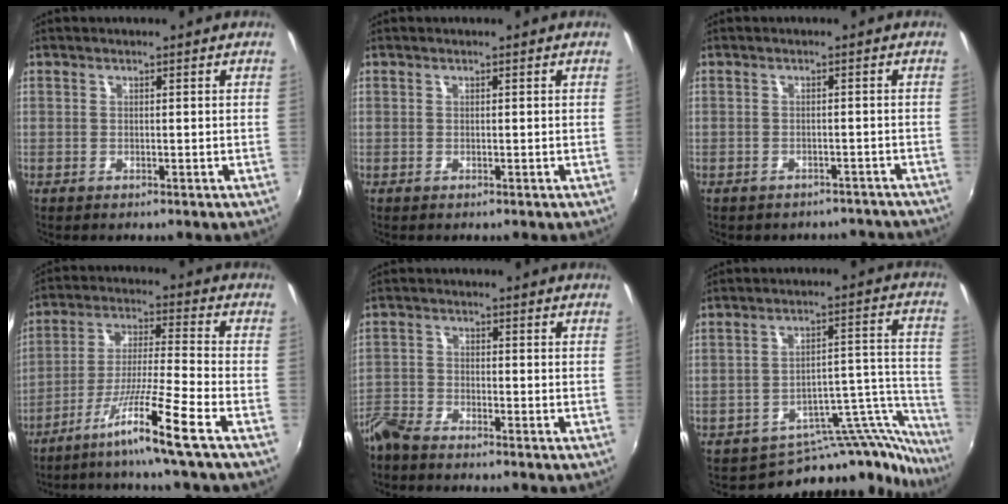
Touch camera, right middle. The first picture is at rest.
{"total": 0.0}
{"total": 7.9, "force": [-7.0, 3.1, 1.8], "torque": [-0.037, 0.003, -0.074]}
{"total": 11.0, "force": [-7.8, -3.1, 7.1], "torque": [-0.144, -0.007, -0.136]}
{"total": 5.8, "force": [-5.3, 1.3, 1.7], "torque": [-0.047, -0.011, -0.115]}
{"total": 16.1, "force": [-14.8, 5.4, 3.6], "torque": [-0.026, 0.055, -0.205]}